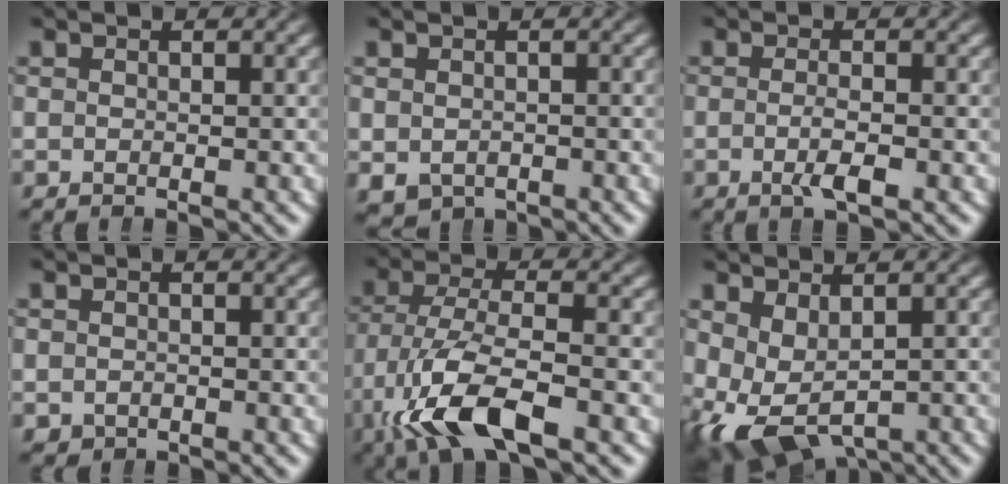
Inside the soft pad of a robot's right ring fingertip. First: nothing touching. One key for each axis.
{"total": 2.6, "fx": -1.1, "fy": 2.1, "fz": 0.8, "tx": -0.021, "ty": -0.026, "tz": 0.001}
{"total": 2.4, "fx": -1.2, "fy": 0.6, "fz": 1.9, "tx": -0.046, "ty": -0.011, "tz": -0.018}
{"total": 1.3, "fx": -0.3, "fy": 1.2, "fz": 0.2, "tx": -0.017, "ty": -0.019, "tz": 0.008}
{"total": 7.7, "fx": -2.1, "fy": 4.2, "fz": 6.1, "tx": -0.139, "ty": -0.033, "tz": -0.017}
{"total": 9.4, "fx": -4.1, "fy": 7.1, "fz": 4.6, "tx": -0.135, "ty": -0.066, "tz": -0.038}